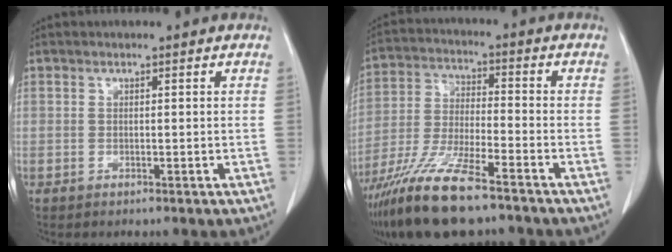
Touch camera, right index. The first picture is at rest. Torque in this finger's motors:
{"motor_torque": [1.06, -1.08, 0.81, 0.21]}